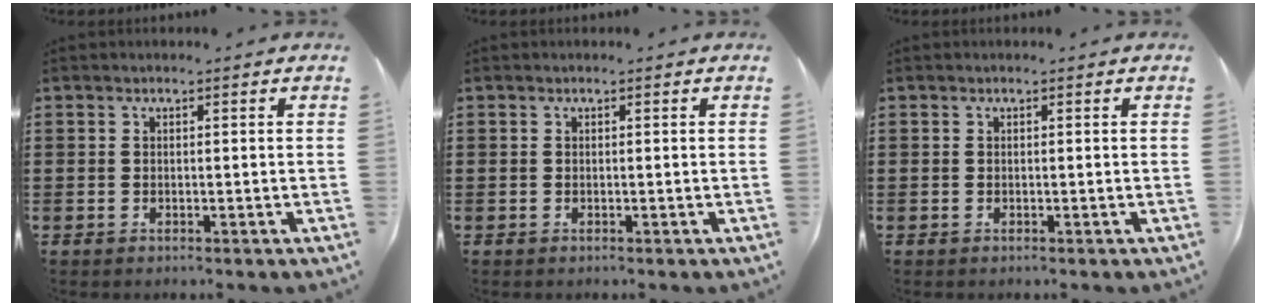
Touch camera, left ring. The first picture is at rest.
{"total": 0.0}
{"total": 0.0}